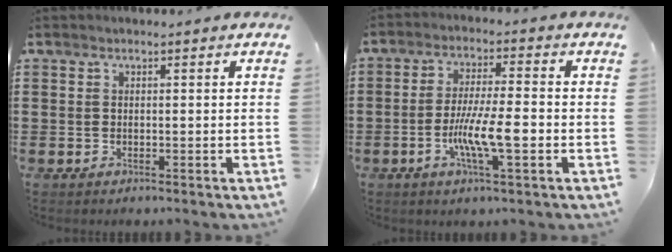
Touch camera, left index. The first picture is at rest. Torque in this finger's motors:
{"motor_torque": [1.28, 0.86, 0.75, 0.10]}